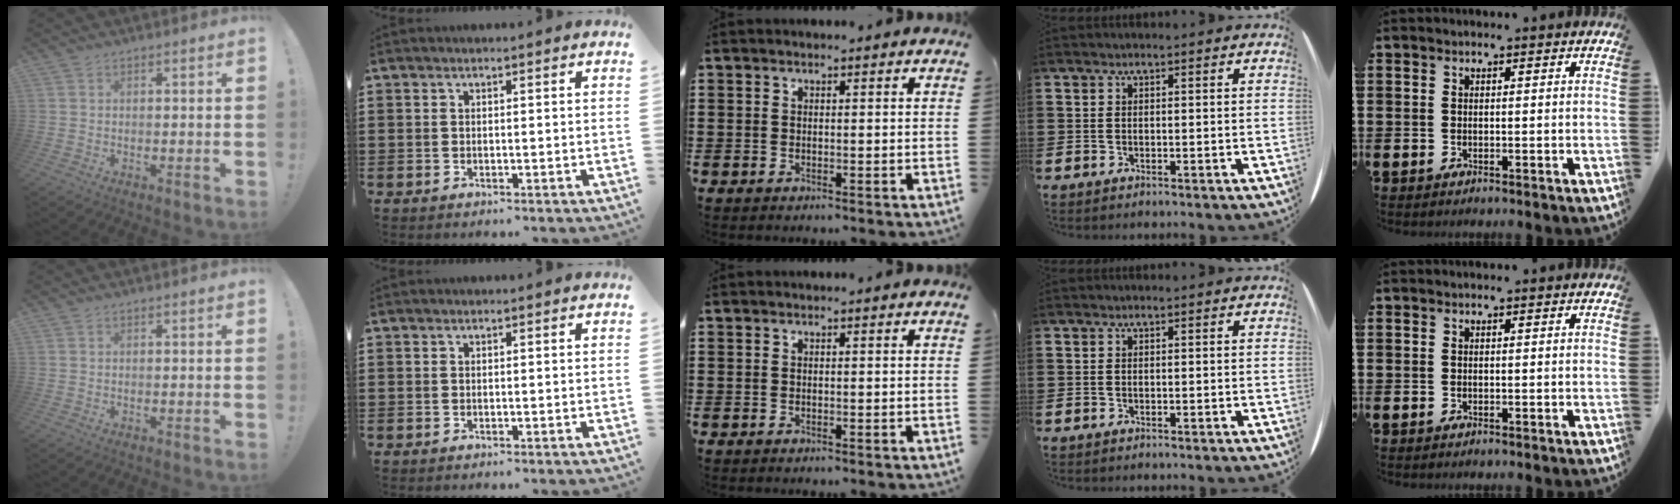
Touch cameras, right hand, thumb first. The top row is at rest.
{}